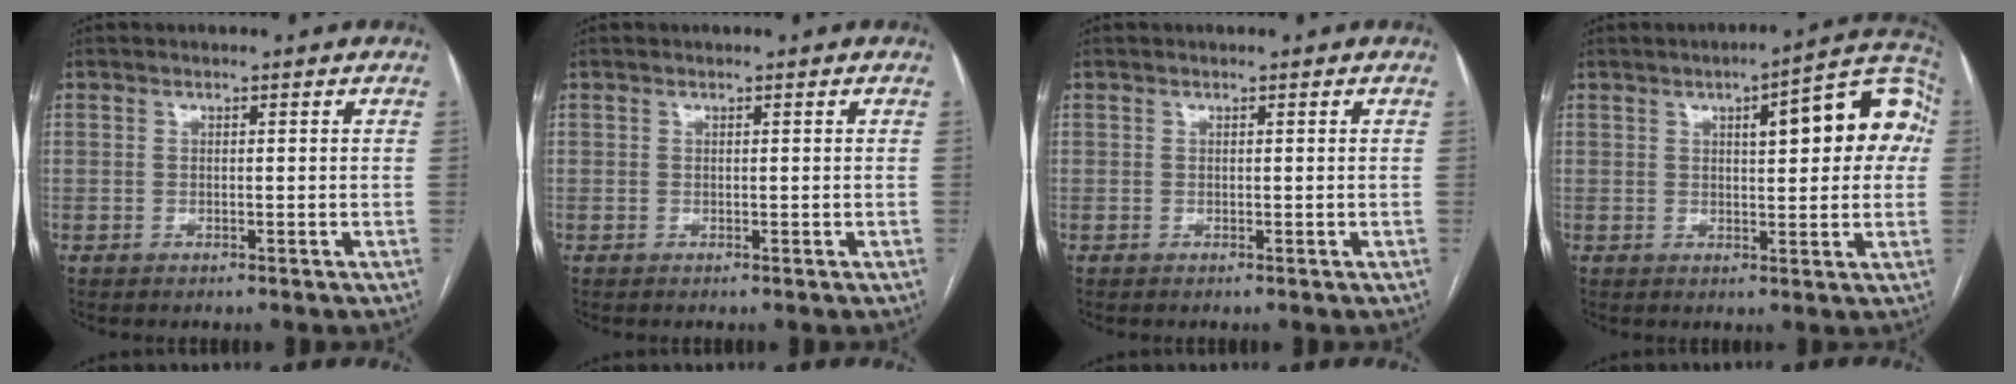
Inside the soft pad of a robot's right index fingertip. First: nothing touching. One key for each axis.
{"total": 0.0}
{"total": 0.0}
{"total": 13.4, "fx": 3.1, "fy": 3.6, "fz": 12.5, "tx": -0.149, "ty": 0.037, "tz": 0.033}